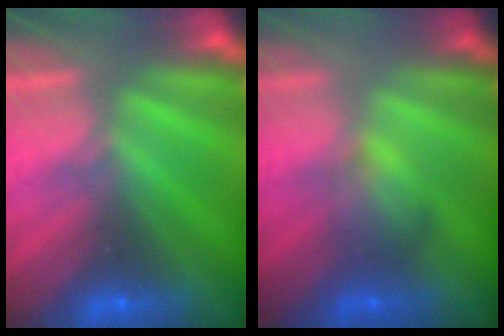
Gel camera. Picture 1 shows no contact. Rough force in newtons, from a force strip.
{"total": 2.1}